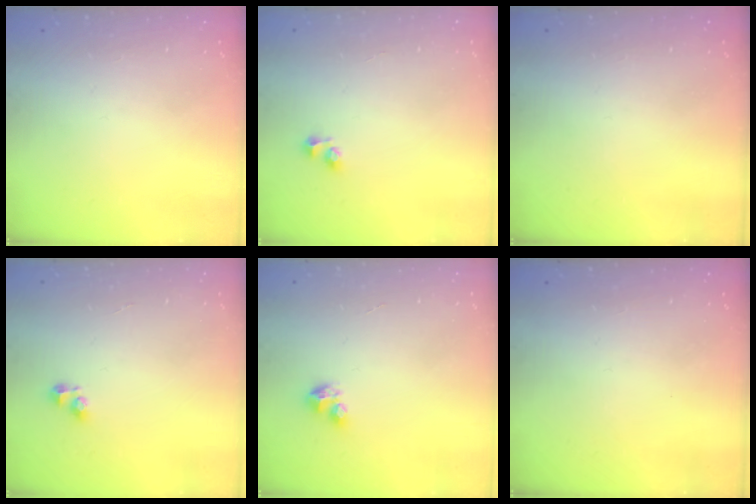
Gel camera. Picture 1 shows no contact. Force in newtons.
{"total": 3.0, "press": 2.7, "slide": 1.3}
{"total": 0.0}
{"total": 2.5, "press": 2.5, "slide": 0.2}
{"total": 2.8, "press": 2.8, "slide": 0.2}
{"total": 0.0}